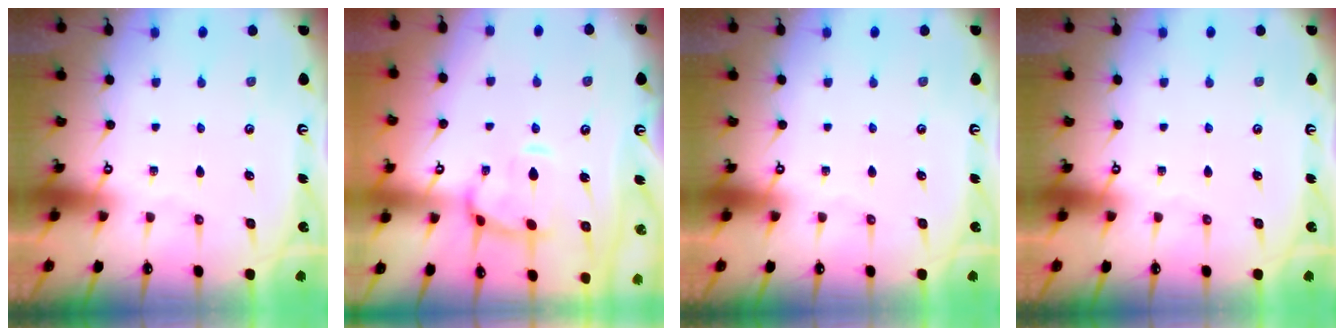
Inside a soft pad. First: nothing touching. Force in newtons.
{"total": 1.9, "press": 1.8, "slide": 0.4}
{"total": 0.0}
{"total": 0.0}